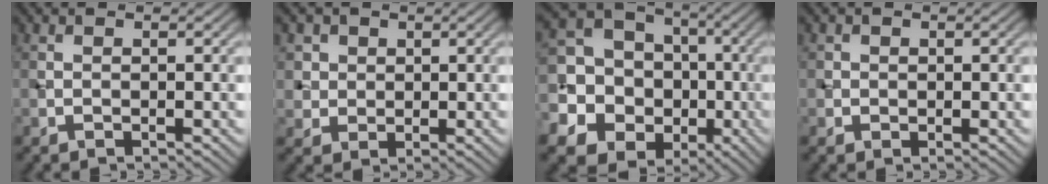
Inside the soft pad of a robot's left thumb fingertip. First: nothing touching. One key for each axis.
{"total": 4.3, "fx": 1.7, "fy": 3.8, "fz": 1.2, "tx": -0.054, "ty": -0.007, "tz": 0.036}
{"total": 19.9, "fx": -3.0, "fy": 18.0, "fz": 7.9, "tx": -0.248, "ty": 0.009, "tz": -0.072}
{"total": 1.3, "fx": 0.2, "fy": 1.2, "fz": 0.2, "tx": -0.001, "ty": -0.005, "tz": 0.001}